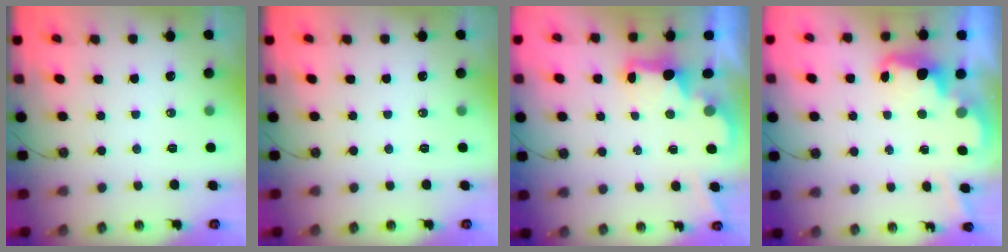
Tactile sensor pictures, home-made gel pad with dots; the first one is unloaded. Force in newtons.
{"total": 0.0}
{"total": 2.3, "press": 2.2, "slide": 0.8}
{"total": 2.5, "press": 2.4, "slide": 0.6}